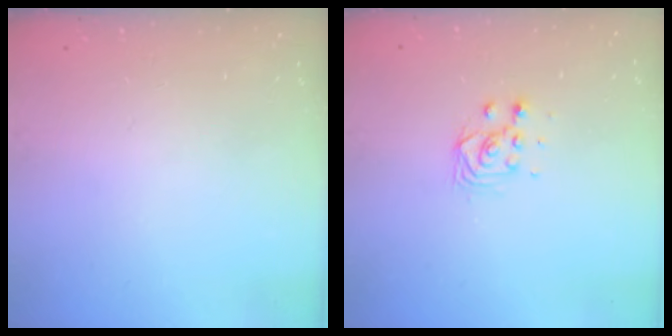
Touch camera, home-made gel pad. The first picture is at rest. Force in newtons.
{"total": 5.0, "press": 5.0, "slide": 0.3}